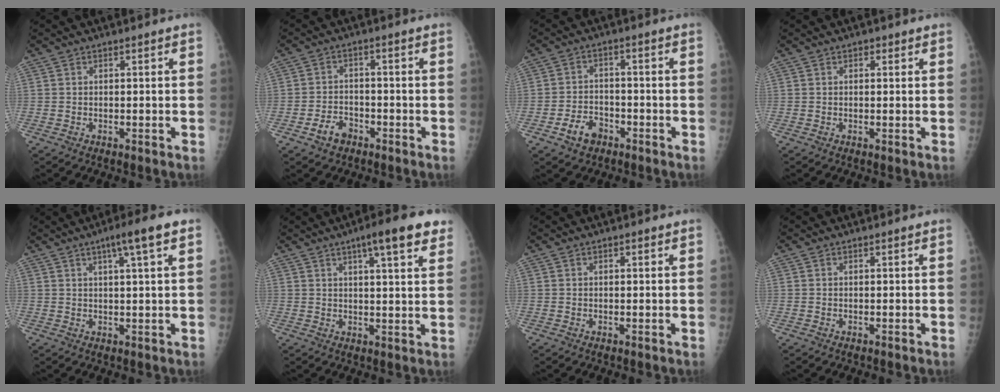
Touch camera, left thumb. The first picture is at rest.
{"total": 4.2, "force": [-2.6, 2.9, 1.8], "torque": [-0.023, 0.023, -0.043]}
{"total": 5.3, "force": [-3.0, 3.6, 2.4], "torque": [-0.030, 0.025, -0.050]}
{"total": 1.0, "force": [0.5, 0.7, 0.4], "torque": [0.003, -0.001, 0.004]}
{"total": 6.3, "force": [3.1, 0.2, 5.5], "torque": [-0.089, -0.001, 0.049]}
{"total": 10.7, "force": [6.2, 2.0, 8.4], "torque": [-0.102, -0.017, 0.081]}
{"total": 0.6, "force": [0.3, 0.4, 0.4], "torque": [-0.001, 0.000, 0.003]}
{"total": 0.0}